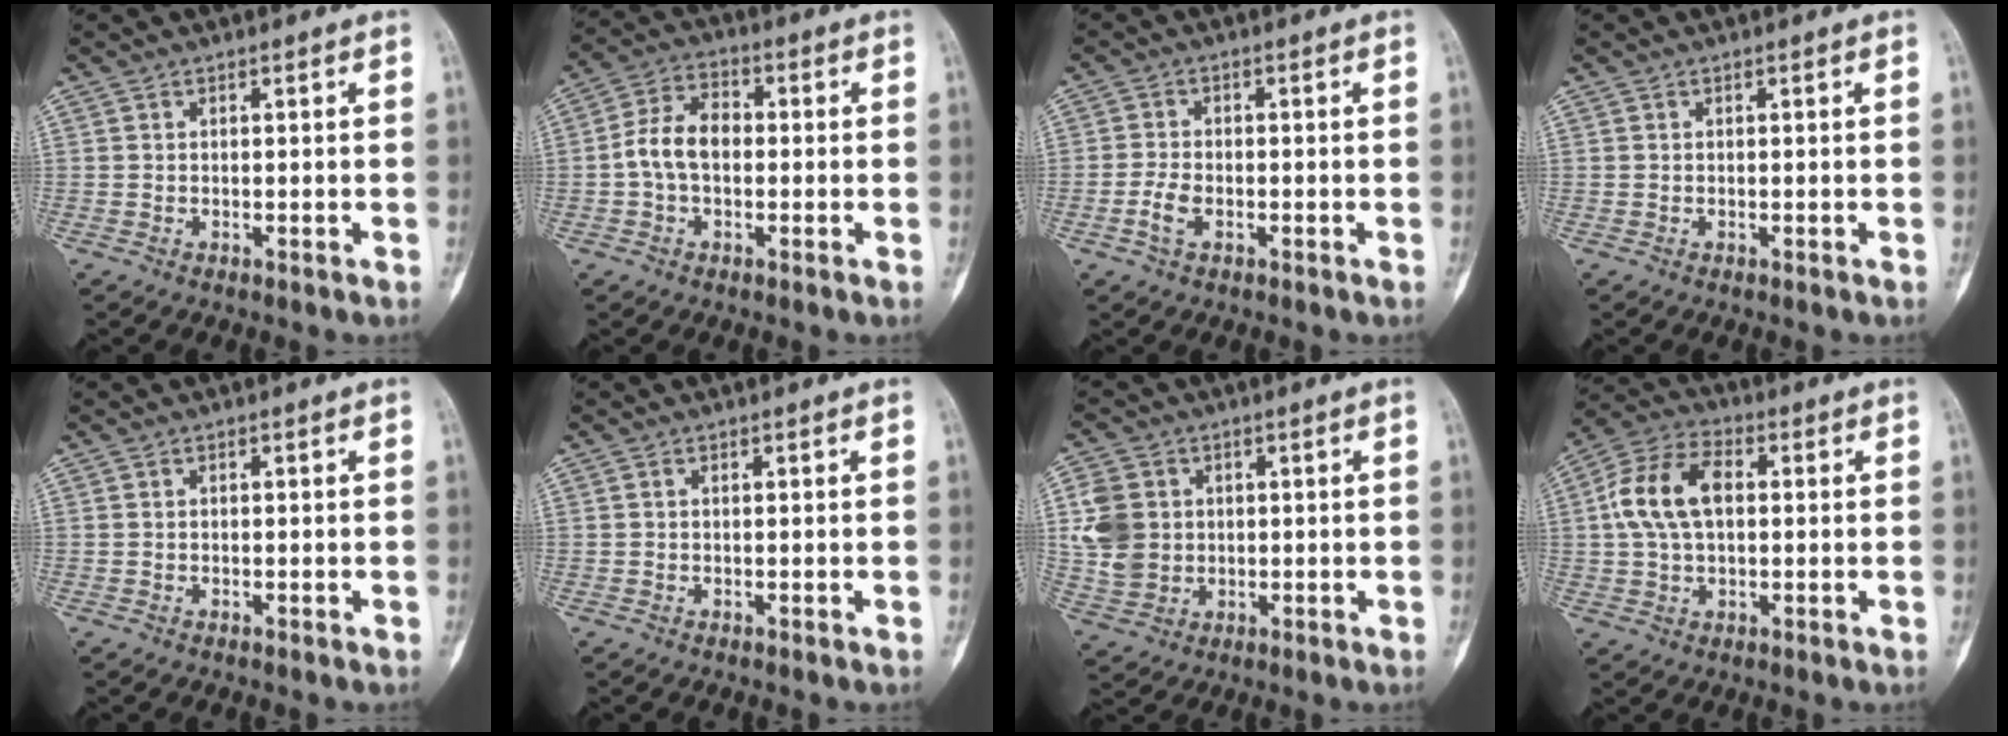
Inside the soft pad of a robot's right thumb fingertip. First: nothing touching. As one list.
[{"total": 8.1, "force": [-0.7, 5.4, 6.0], "torque": [-0.108, 0.028, -0.022]}, {"total": 6.4, "force": [-2.6, 3.8, 4.4], "torque": [-0.093, 0.016, -0.054]}, {"total": 0.0}, {"total": 0.0}, {"total": 0.0}, {"total": 9.1, "force": [1.3, 7.7, 4.6], "torque": [-0.081, -0.001, 0.031]}, {"total": 11.9, "force": [1.5, 7.2, 9.3], "torque": [-0.182, 0.026, 0.022]}]